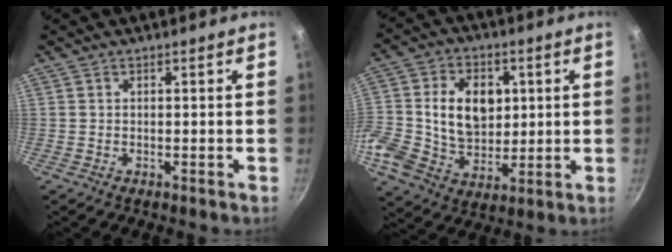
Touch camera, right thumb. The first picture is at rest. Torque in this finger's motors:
{"motor_torque": [1.92, 2.86, 1.80, -0.41, 0.41]}